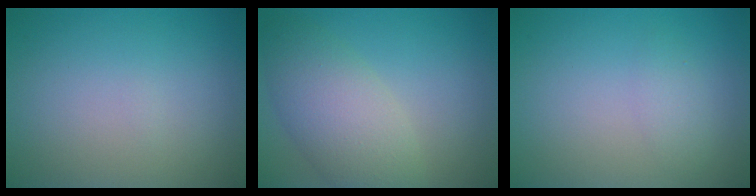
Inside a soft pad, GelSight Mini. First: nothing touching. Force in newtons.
{"total": 5.6, "press": 5.6, "slide": 0.4}
{"total": 1.3, "press": 1.3, "slide": 0.0}